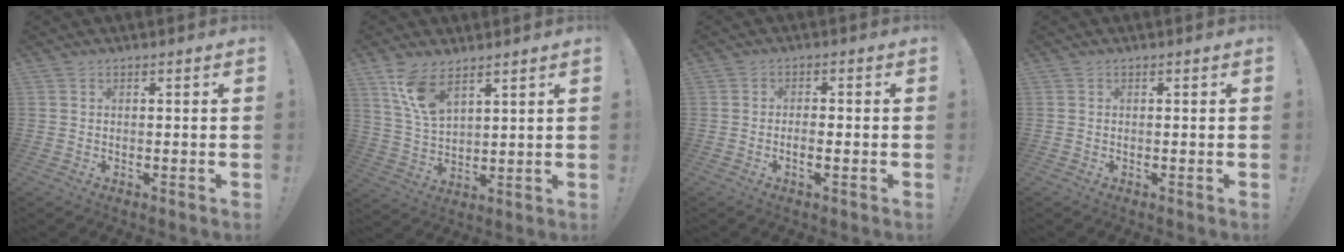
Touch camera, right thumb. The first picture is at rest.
{"total": 10.1, "force": [6.9, 4.2, 6.1], "torque": [-0.121, -0.029, 0.131]}
{"total": 3.0, "force": [-1.0, 0.6, 2.8], "torque": [-0.048, -0.001, -0.019]}
{"total": 0.0}